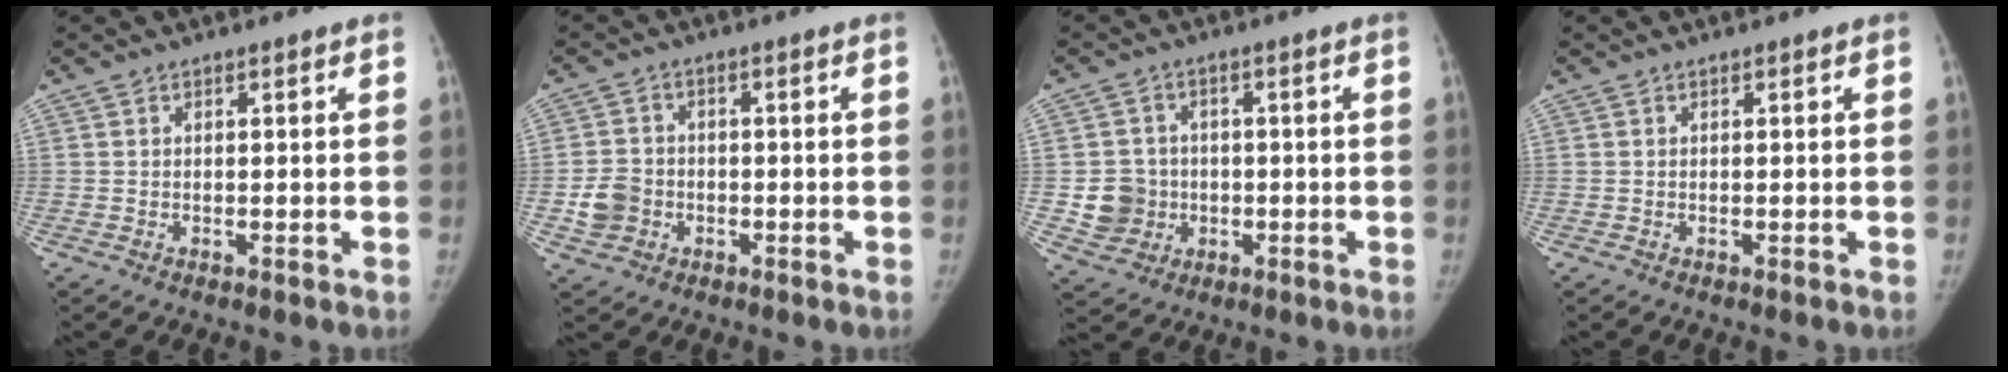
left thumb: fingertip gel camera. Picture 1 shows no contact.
{"total": 5.4, "force": [-1.4, 4.7, 2.1], "torque": [-0.030, 0.013, -0.027]}
{"total": 6.8, "force": [-0.8, 6.5, 1.7], "torque": [-0.003, 0.009, -0.009]}
{"total": 0.0}